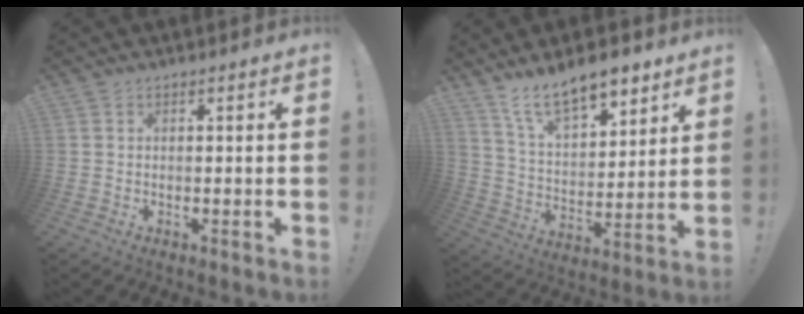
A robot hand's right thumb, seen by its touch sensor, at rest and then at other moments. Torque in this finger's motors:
{"motor_torque": [0.84, 1.34, 0.19, 0.19, 0.28]}